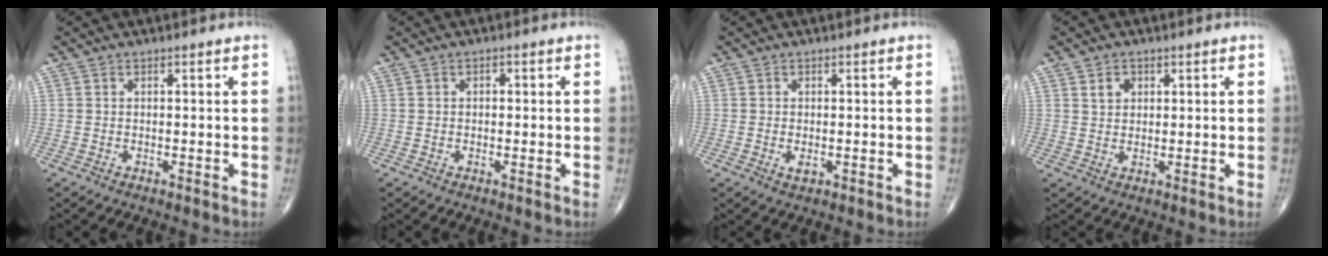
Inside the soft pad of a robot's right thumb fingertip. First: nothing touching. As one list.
[{"total": 1.0, "force": [0.2, 0.7, 0.7], "torque": [-0.006, 0.002, 0.001]}, {"total": 1.5, "force": [-0.3, 0.8, 1.2], "torque": [-0.018, -0.003, -0.003]}, {"total": 2.7, "force": [1.2, 2.1, 1.3], "torque": [-0.010, -0.006, 0.021]}]